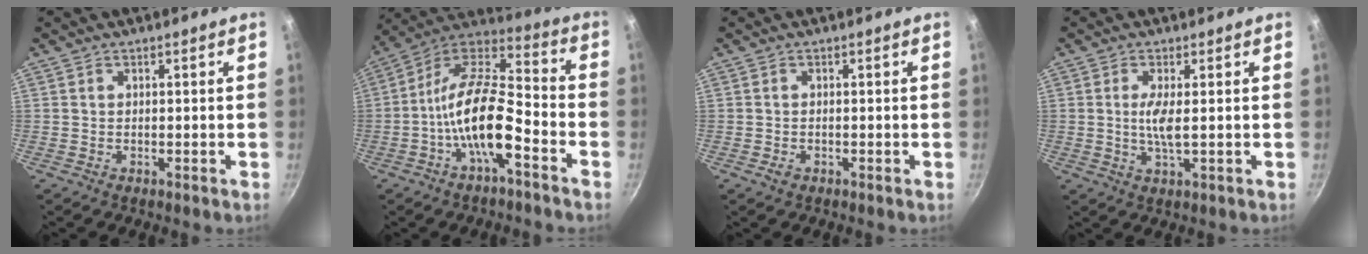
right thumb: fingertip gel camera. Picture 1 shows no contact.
{"total": 15.4, "force": [-5.4, 6.3, 12.9], "torque": [-0.230, 0.057, -0.114]}
{"total": 1.1, "force": [-0.6, 0.8, 0.6], "torque": [-0.010, 0.000, -0.011]}
{"total": 3.9, "force": [0.3, 0.7, 3.9], "torque": [-0.090, -0.006, 0.009]}